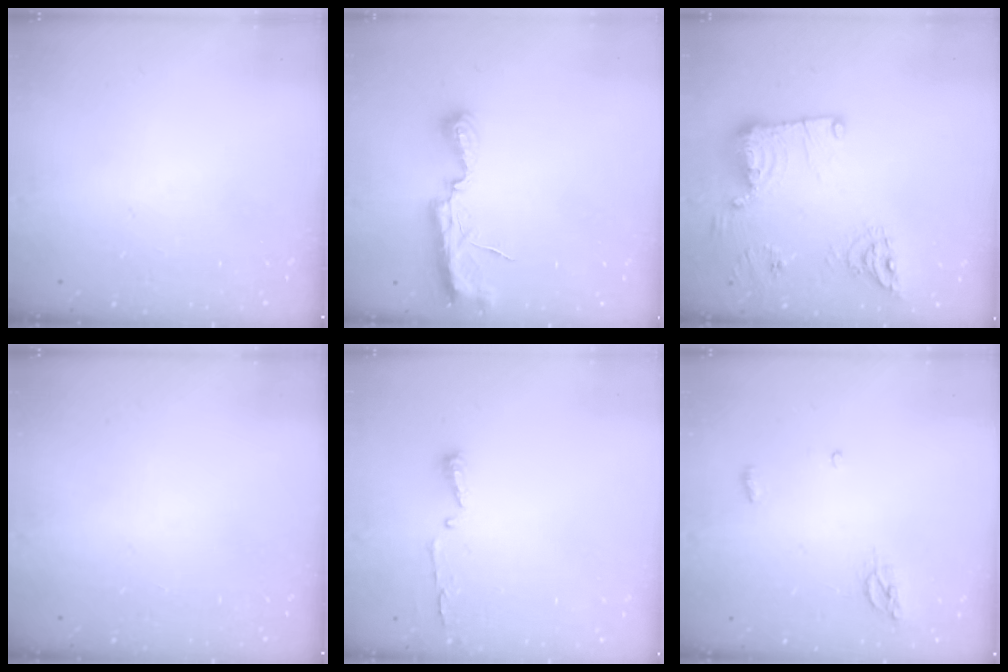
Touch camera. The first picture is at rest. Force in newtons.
{"total": 7.2, "press": 7.2, "slide": 0.5}
{"total": 19.0, "press": 18.6, "slide": 4.0}
{"total": 0.0}
{"total": 3.7, "press": 3.7, "slide": 0.5}
{"total": 4.5, "press": 4.3, "slide": 1.2}